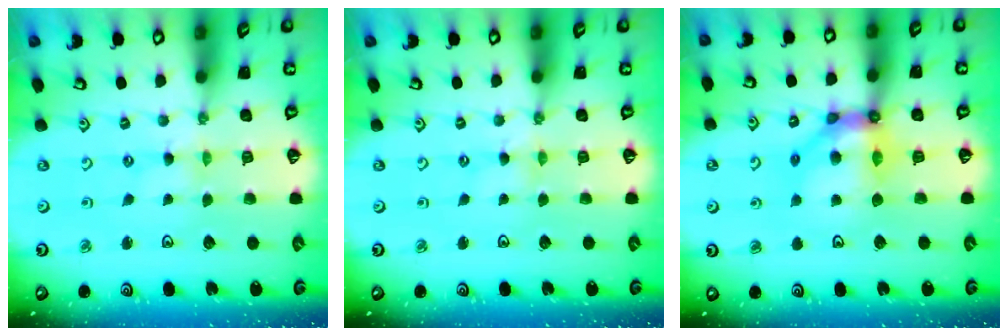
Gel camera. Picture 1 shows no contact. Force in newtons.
{"total": 1.2, "press": 1.2, "slide": 0.3}
{"total": 11.2, "press": 11.0, "slide": 2.2}